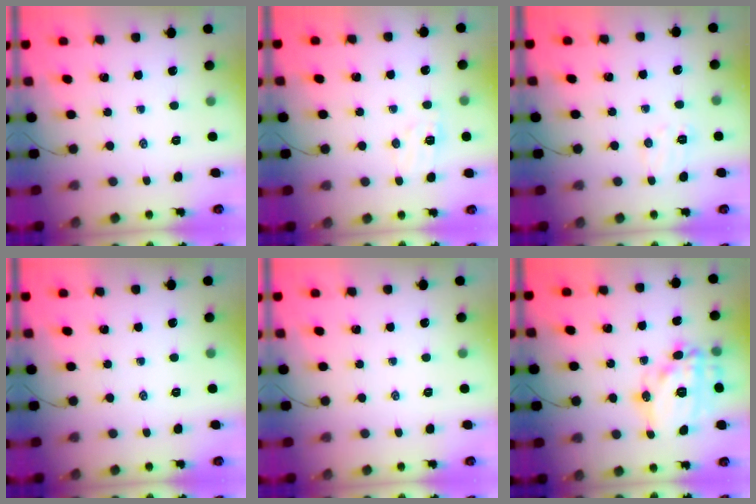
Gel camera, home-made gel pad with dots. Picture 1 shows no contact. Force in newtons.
{"total": 7.1, "press": 6.9, "slide": 1.5}
{"total": 5.7, "press": 5.6, "slide": 1.3}
{"total": 0.0}
{"total": 0.0}
{"total": 17.9, "press": 17.8, "slide": 1.3}